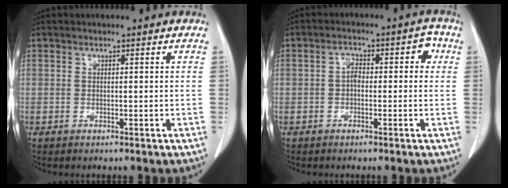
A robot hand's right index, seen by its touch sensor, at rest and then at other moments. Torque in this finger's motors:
{"motor_torque": [0.12, 0.07, 0.06, 0.01]}